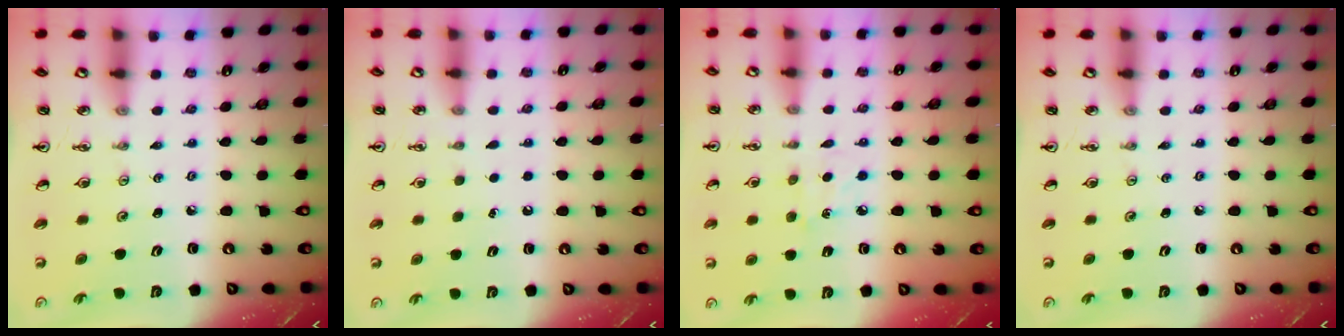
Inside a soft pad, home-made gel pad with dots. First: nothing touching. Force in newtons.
{"total": 1.5, "press": 1.5, "slide": 0.1}
{"total": 5.2, "press": 5.1, "slide": 0.5}
{"total": 0.0}